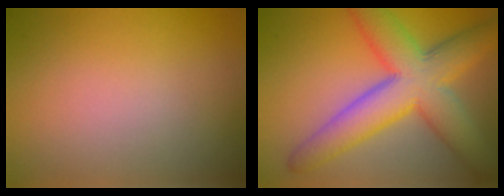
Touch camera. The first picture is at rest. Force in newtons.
{"total": 9.4, "press": 9.3, "slide": 0.5}